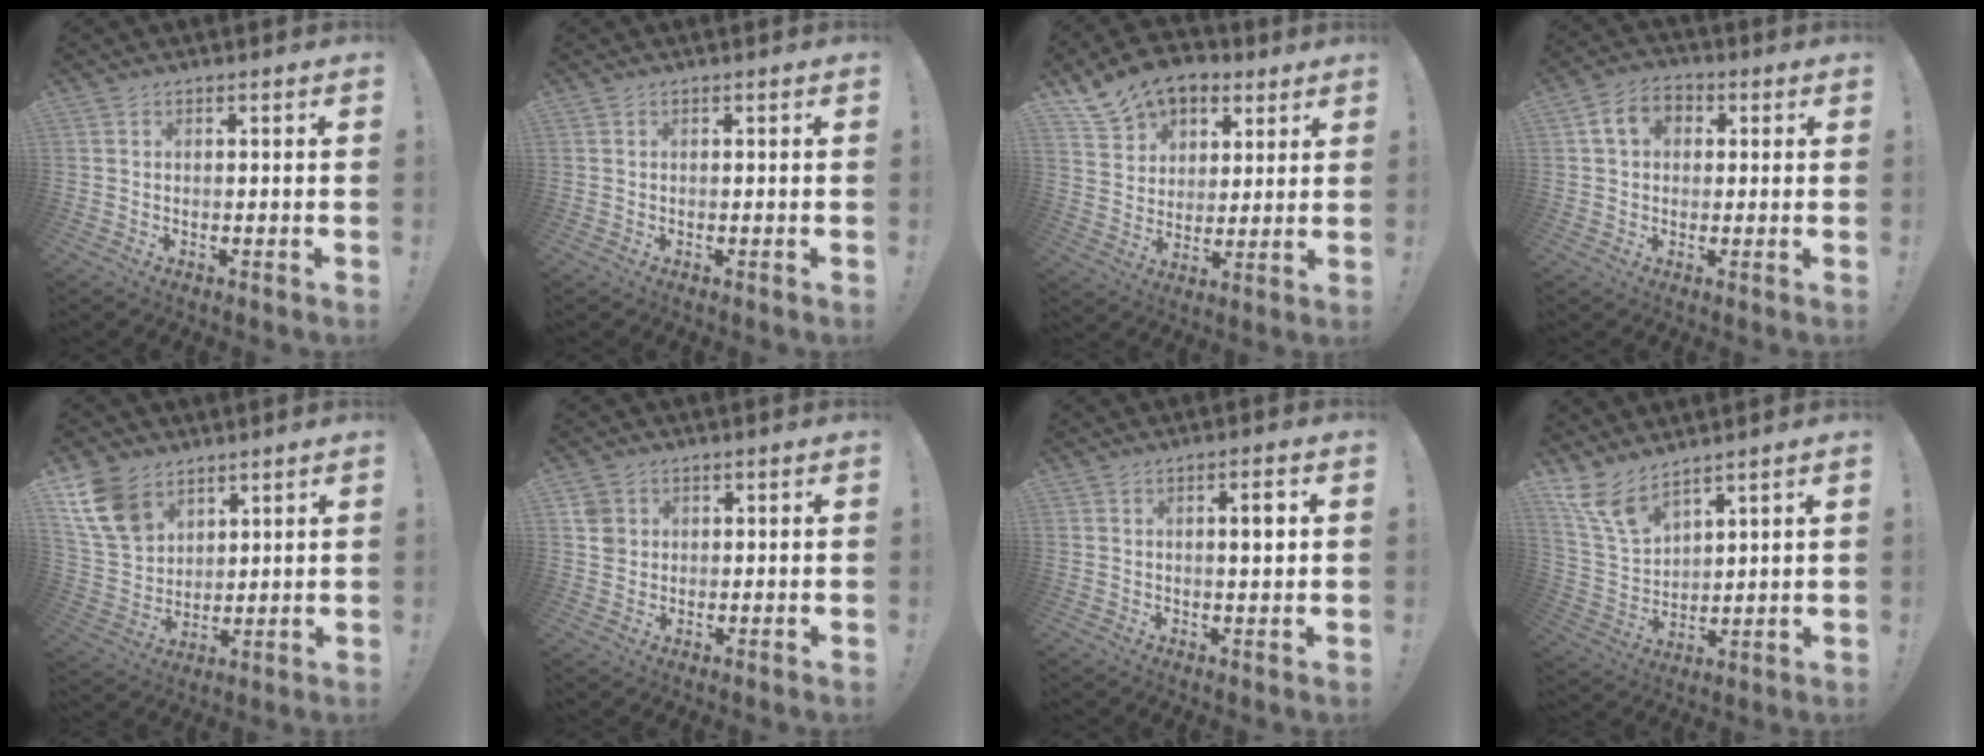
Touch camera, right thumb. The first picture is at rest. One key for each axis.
{"total": 0.0}
{"total": 12.8, "fx": 8.6, "fy": 8.5, "fz": 4.2, "tx": -0.076, "ty": -0.055, "tz": 0.168}
{"total": 7.8, "fx": 2.1, "fy": 6.0, "fz": 4.6, "tx": -0.069, "ty": 0.010, "tz": 0.041}
{"total": 13.9, "fx": 8.1, "fy": 9.5, "fz": 6.1, "tx": -0.113, "ty": -0.035, "tz": 0.165}
{"total": 4.1, "fx": 1.1, "fy": 3.8, "fz": 1.2, "tx": -0.011, "ty": 0.004, "tz": 0.022}
{"total": 3.5, "fx": 0.6, "fy": 0.5, "fz": 3.4, "tx": -0.041, "ty": -0.006, "tz": 0.002}
{"total": 10.2, "fx": 8.1, "fy": 3.9, "fz": 4.8, "tx": -0.103, "ty": -0.052, "tz": 0.159}